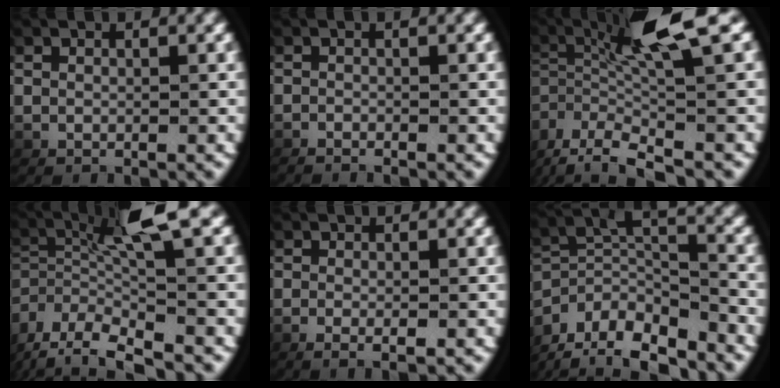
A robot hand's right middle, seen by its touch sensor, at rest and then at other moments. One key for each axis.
{"total": 1.4, "fx": -1.4, "fy": 0.1, "fz": 0.3, "tx": -0.010, "ty": 0.001, "tz": -0.025}
{"total": 8.0, "fx": 1.5, "fy": 2.7, "fz": 7.4, "tx": -0.148, "ty": 0.012, "tz": 0.028}
{"total": 7.2, "fx": 0.3, "fy": 3.1, "fz": 6.5, "tx": -0.122, "ty": 0.011, "tz": 0.003}
{"total": 1.9, "fx": -1.1, "fy": 0.6, "fz": 1.4, "tx": -0.040, "ty": -0.005, "tz": -0.016}
{"total": 9.7, "fx": -4.6, "fy": 6.5, "fz": 5.5, "tx": -0.117, "ty": -0.040, "tz": -0.061}